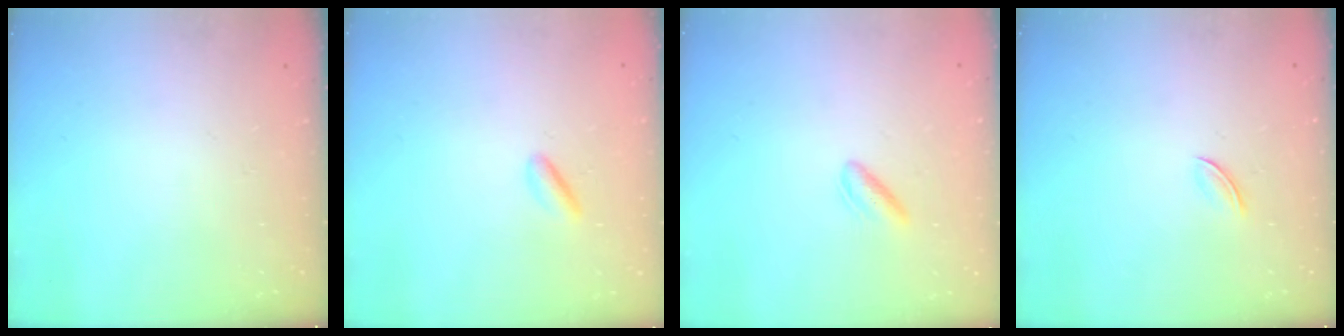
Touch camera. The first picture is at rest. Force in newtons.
{"total": 2.4, "press": 2.4, "slide": 0.5}
{"total": 2.6, "press": 2.2, "slide": 1.3}
{"total": 2.3, "press": 2.2, "slide": 0.7}